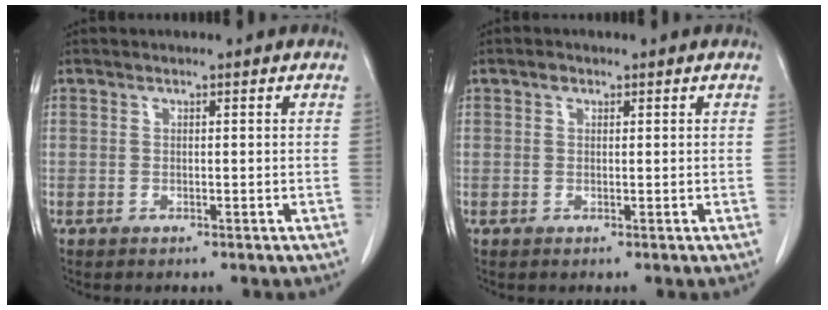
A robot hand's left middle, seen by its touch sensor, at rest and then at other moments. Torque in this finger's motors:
{"motor_torque": [0.14, -0.14, -0.03, 0.00]}